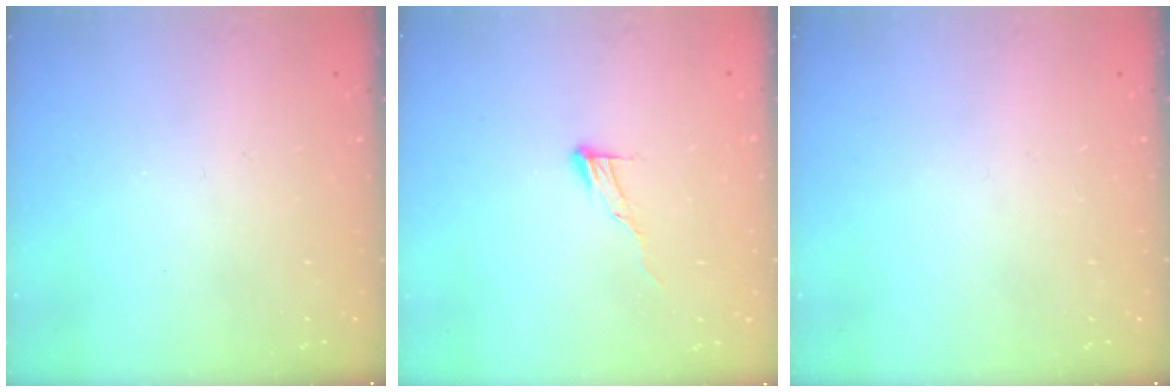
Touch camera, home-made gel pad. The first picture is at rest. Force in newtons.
{"total": 6.6, "press": 6.6, "slide": 0.5}
{"total": 0.0}